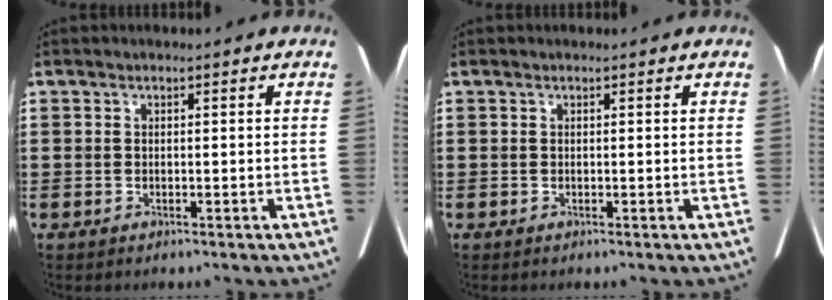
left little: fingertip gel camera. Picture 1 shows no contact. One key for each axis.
{"total": 0.0}